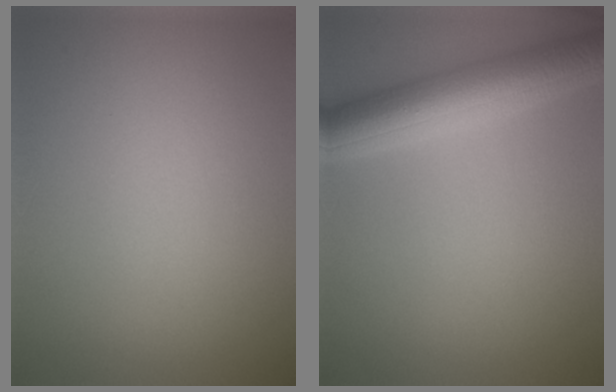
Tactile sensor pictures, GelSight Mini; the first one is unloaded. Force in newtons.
{"total": 6.5, "press": 6.5, "slide": 0.1}